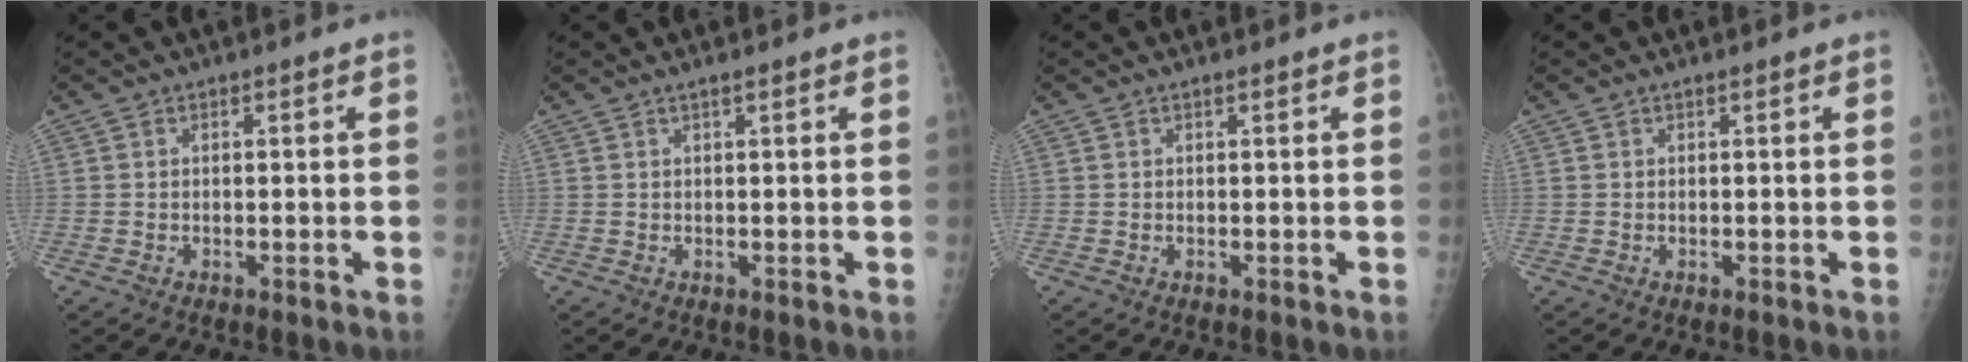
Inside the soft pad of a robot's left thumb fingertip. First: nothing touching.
{"total": 0.6, "force": [0.3, 0.0, 0.5], "torque": [-0.003, 0.000, 0.008]}
{"total": 0.0}
{"total": 0.0}